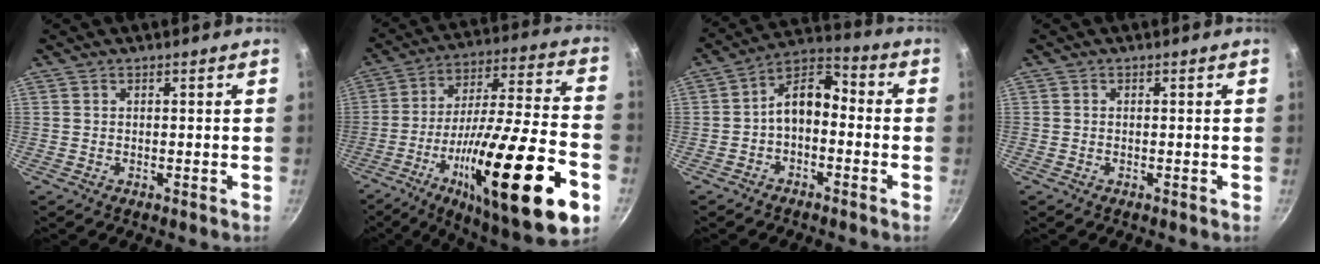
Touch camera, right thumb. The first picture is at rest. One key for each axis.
{"total": 32.0, "fx": -12.1, "fy": 8.3, "fz": 28.5, "tx": -0.425, "ty": 0.040, "tz": -0.191}
{"total": 8.8, "fx": -1.7, "fy": 5.6, "fz": 6.5, "tx": -0.092, "ty": 0.053, "tz": -0.043}
{"total": 0.0}